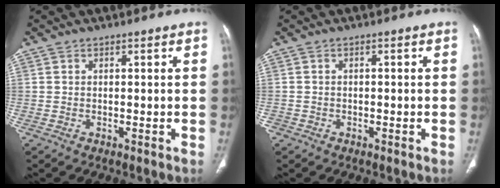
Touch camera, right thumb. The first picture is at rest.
{"total": 0.8, "force": [-0.5, 0.6, 0.1], "torque": [0.005, 0.006, -0.009]}